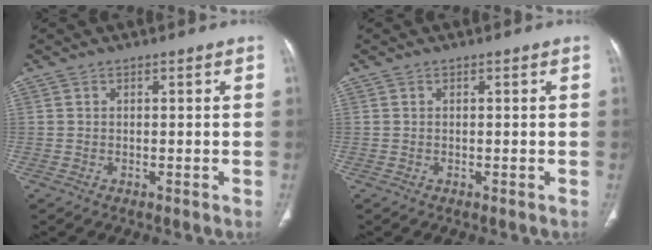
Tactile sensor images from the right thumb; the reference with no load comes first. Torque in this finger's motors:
{"motor_torque": [-0.05, 0.05, -0.02, 0.02, 0.01]}